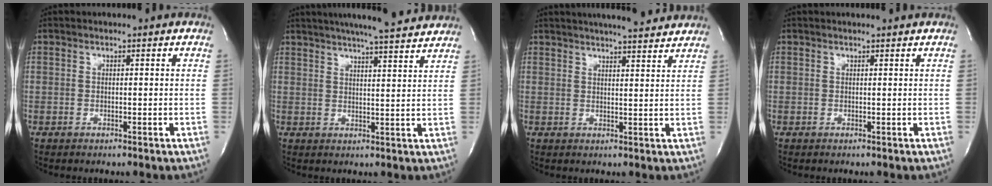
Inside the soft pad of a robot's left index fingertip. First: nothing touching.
{"total": 15.0, "force": [13.5, 0.9, 6.6], "torque": [-0.109, 0.015, 0.176]}
{"total": 11.3, "force": [10.2, 1.2, 4.8], "torque": [-0.073, 0.009, 0.125]}
{"total": 1.3, "force": [1.2, -0.3, 0.2], "torque": [-0.010, -0.001, 0.017]}